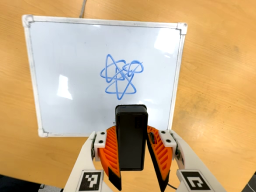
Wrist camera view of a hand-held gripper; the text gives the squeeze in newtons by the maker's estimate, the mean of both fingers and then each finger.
{"total": 6.2, "left": 5.3, "right": 7.0}